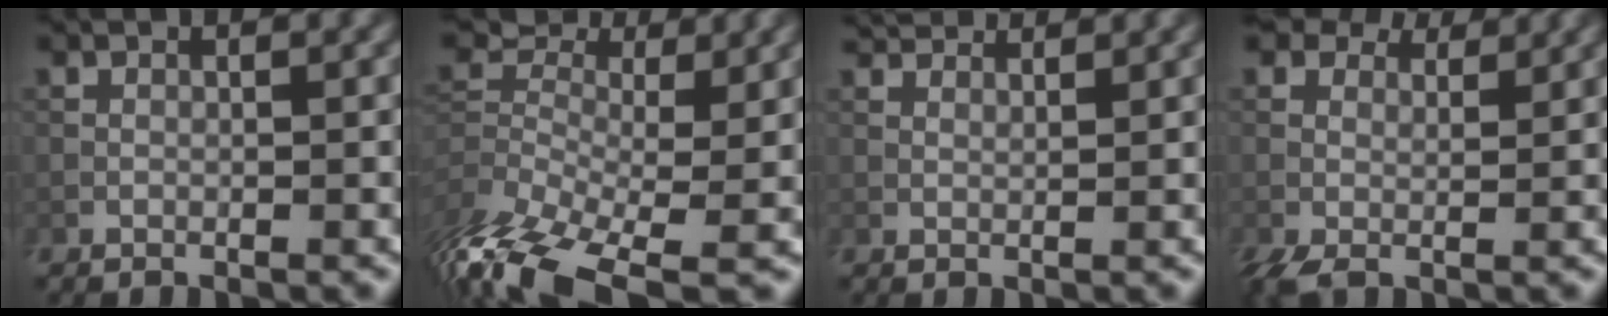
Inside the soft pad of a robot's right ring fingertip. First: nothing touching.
{"total": 8.8, "force": [-3.1, 4.7, 6.7], "torque": [-0.147, 0.003, -0.066]}
{"total": 4.2, "force": [3.8, 1.0, 1.7], "torque": [-0.040, 0.001, 0.059]}
{"total": 5.6, "force": [2.7, 3.5, 3.5], "torque": [-0.081, -0.002, 0.045]}